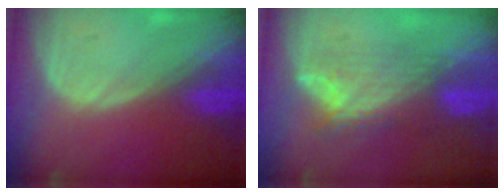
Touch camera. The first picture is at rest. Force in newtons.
{"total": 7.0, "press": 6.7, "slide": 1.9}